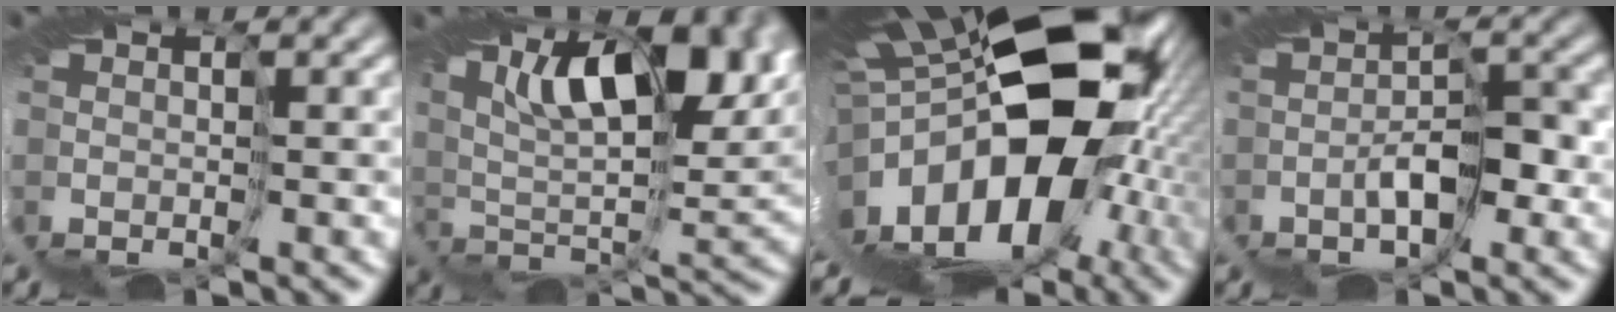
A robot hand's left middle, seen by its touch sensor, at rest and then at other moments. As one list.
[{"total": 11.3, "force": [6.9, 3.3, 8.3], "torque": [-0.118, 0.014, 0.110]}, {"total": 15.4, "force": [-1.3, 9.8, 11.8], "torque": [-0.215, -0.029, -0.031]}, {"total": 1.6, "force": [-0.7, -0.8, 1.2], "torque": [-0.028, 0.005, -0.019]}]